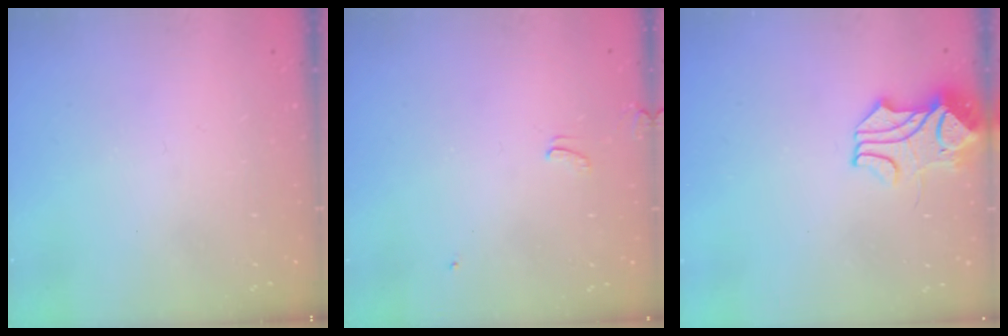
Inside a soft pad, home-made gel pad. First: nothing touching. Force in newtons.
{"total": 2.0, "press": 2.0, "slide": 0.4}
{"total": 2.8, "press": 2.7, "slide": 0.6}